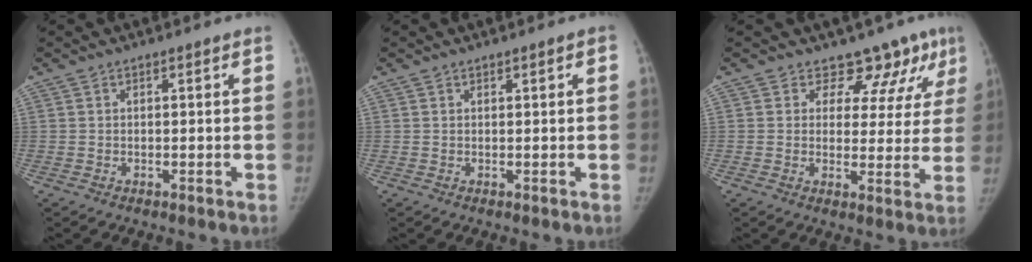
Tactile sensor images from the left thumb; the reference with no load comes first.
{"total": 0.7, "force": [0.3, 0.2, 0.6], "torque": [-0.006, 0.002, 0.003]}
{"total": 10.0, "force": [7.7, 5.9, 2.5], "torque": [0.024, -0.035, 0.073]}